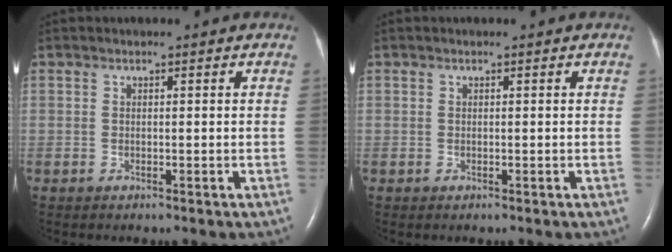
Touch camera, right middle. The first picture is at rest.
{"total": 0.0}